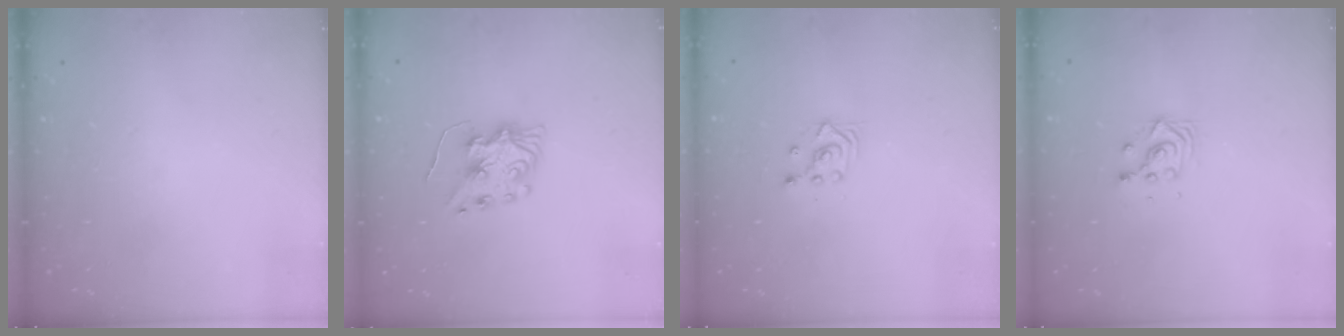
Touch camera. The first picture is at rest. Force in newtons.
{"total": 7.8, "press": 7.8, "slide": 0.7}
{"total": 2.3, "press": 2.3, "slide": 0.3}
{"total": 3.8, "press": 3.8, "slide": 0.3}